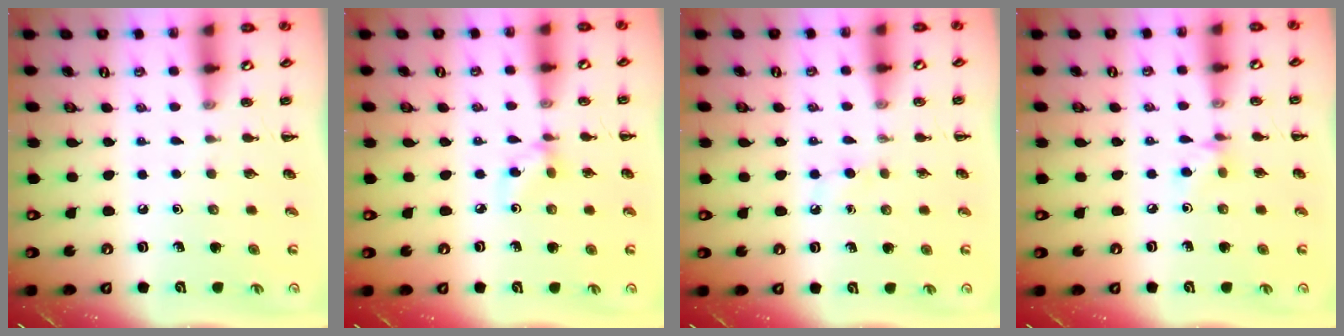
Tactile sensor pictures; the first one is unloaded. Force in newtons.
{"total": 3.3, "press": 3.0, "slide": 1.2}
{"total": 2.5, "press": 2.3, "slide": 1.0}
{"total": 4.7, "press": 4.5, "slide": 1.2}